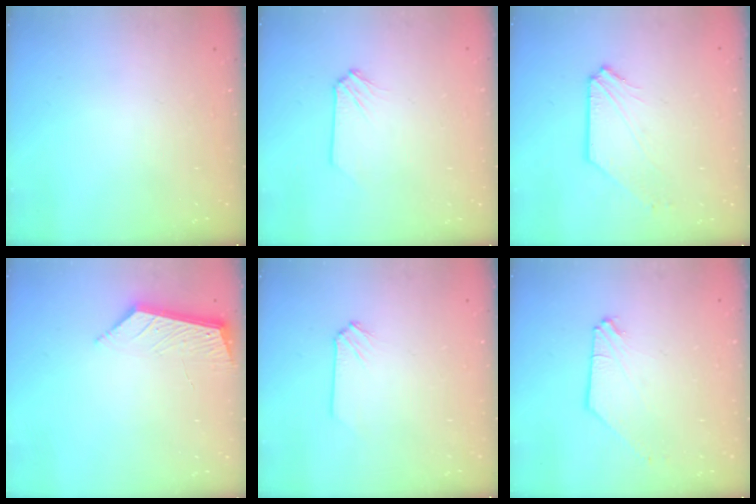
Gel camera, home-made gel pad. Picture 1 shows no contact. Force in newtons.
{"total": 0.0}
{"total": 2.3, "press": 2.3, "slide": 0.2}
{"total": 6.1, "press": 6.1, "slide": 0.4}
{"total": 0.0}
{"total": 0.0}